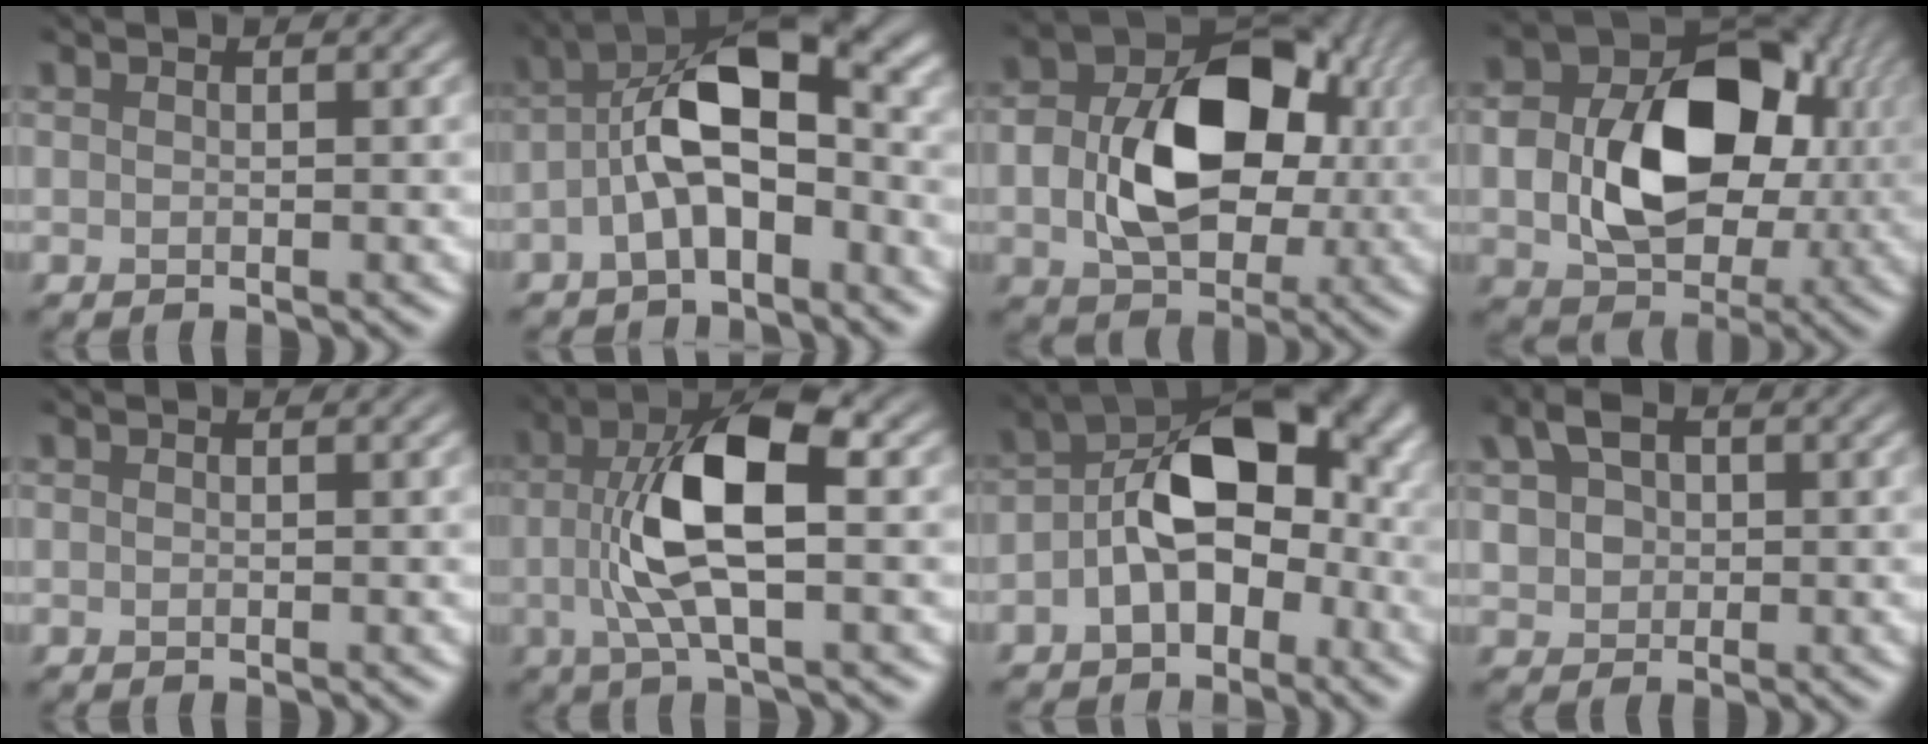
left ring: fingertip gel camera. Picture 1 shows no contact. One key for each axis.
{"total": 8.3, "fx": -1.6, "fy": 3.6, "fz": 7.3, "tx": -0.132, "ty": 0.024, "tz": -0.038}
{"total": 10.9, "fx": 0.3, "fy": 7.6, "fz": 7.8, "tx": -0.131, "ty": 0.004, "tz": 0.009}
{"total": 12.1, "fx": 0.6, "fy": 8.6, "fz": 8.4, "tx": -0.143, "ty": 0.001, "tz": 0.015}
{"total": 0.0}
{"total": 8.0, "fx": 0.3, "fy": 2.7, "fz": 7.6, "tx": -0.153, "ty": 0.004, "tz": 0.003}
{"total": 8.1, "fx": -0.9, "fy": 4.9, "fz": 6.4, "tx": -0.093, "ty": 0.021, "tz": -0.029}
{"total": 4.1, "fx": 1.3, "fy": 3.0, "fz": 2.5, "tx": -0.051, "ty": 0.012, "tz": 0.013}